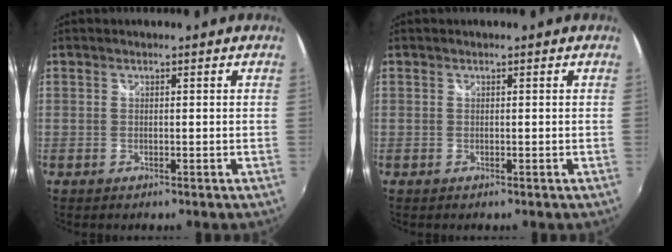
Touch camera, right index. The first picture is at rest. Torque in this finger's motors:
{"motor_torque": [0.00, 0.00, -0.02, 0.00]}